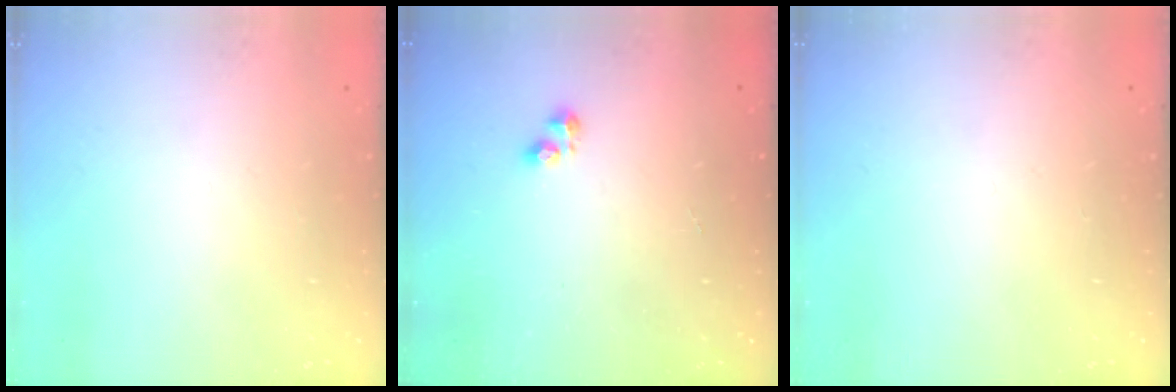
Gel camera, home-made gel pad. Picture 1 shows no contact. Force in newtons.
{"total": 3.3, "press": 3.2, "slide": 0.5}
{"total": 0.0}